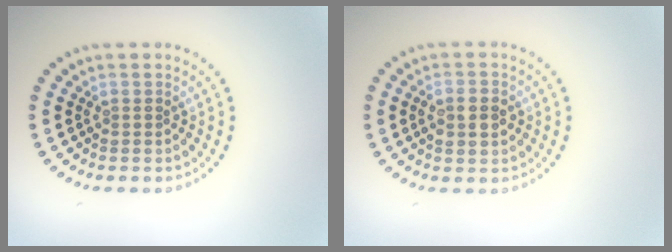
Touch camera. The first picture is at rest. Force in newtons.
{"total": 3.2, "press": 3.2, "slide": 0.5}